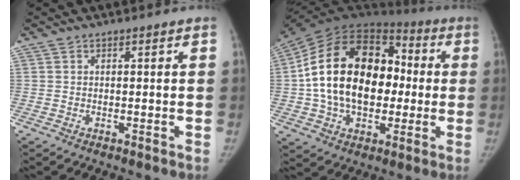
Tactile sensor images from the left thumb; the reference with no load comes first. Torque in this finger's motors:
{"motor_torque": [2.12, 2.89, 2.08, -0.70, 0.22]}